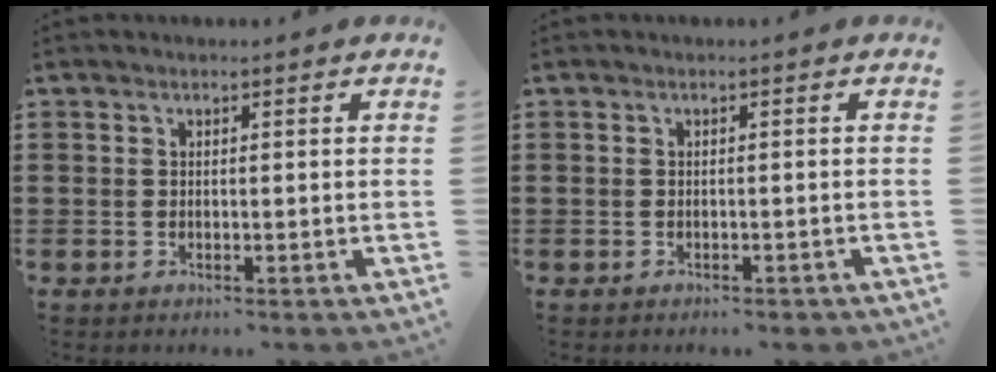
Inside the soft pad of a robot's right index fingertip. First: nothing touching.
{"total": 0.6, "force": [-0.5, 0.2, 0.3], "torque": [-0.008, -0.005, -0.009]}